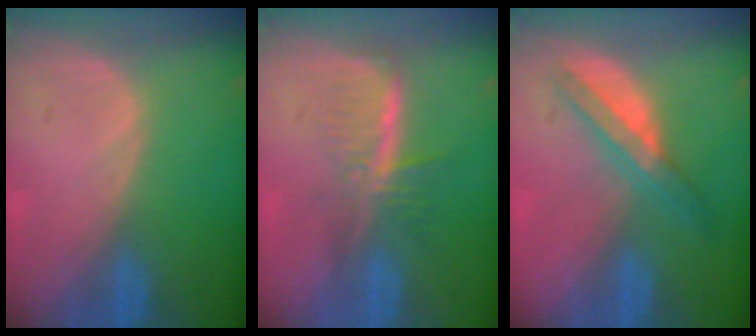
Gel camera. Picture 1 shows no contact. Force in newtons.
{"total": 6.0, "press": 5.2, "slide": 2.9}
{"total": 5.5, "press": 5.2, "slide": 1.8}